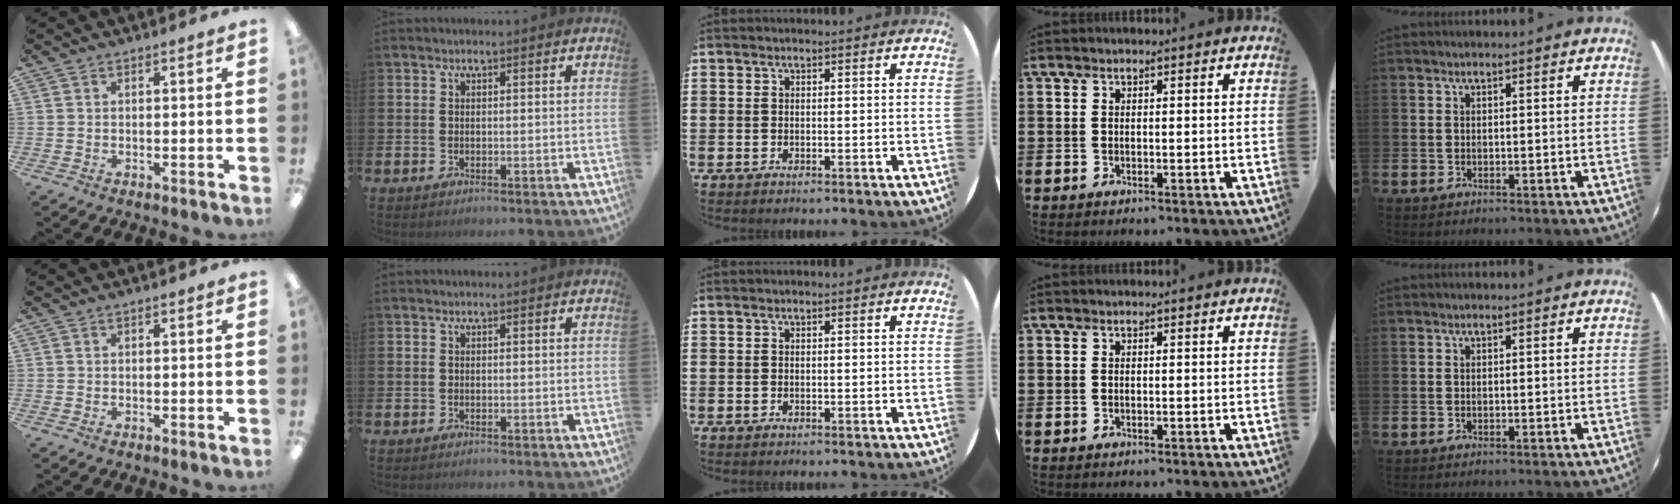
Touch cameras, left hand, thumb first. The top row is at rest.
{}